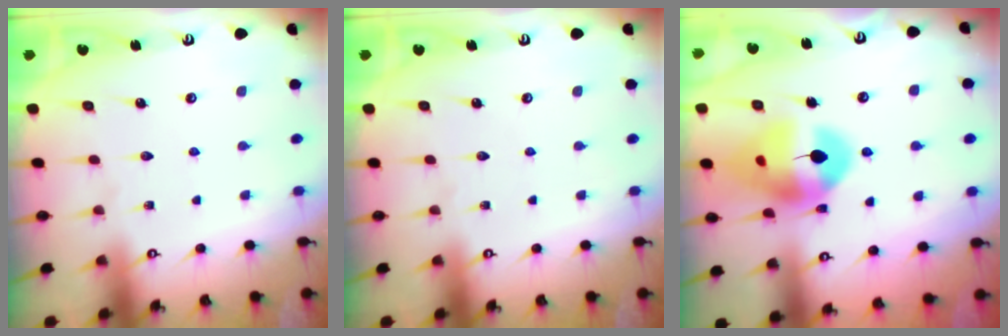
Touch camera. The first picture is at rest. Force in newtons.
{"total": 0.0}
{"total": 13.9, "press": 13.8, "slide": 1.5}